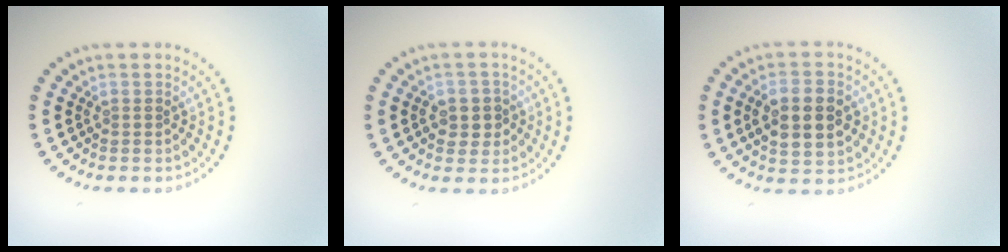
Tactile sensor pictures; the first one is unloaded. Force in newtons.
{"total": 2.6, "press": 2.5, "slide": 0.3}
{"total": 5.6, "press": 5.6, "slide": 0.4}